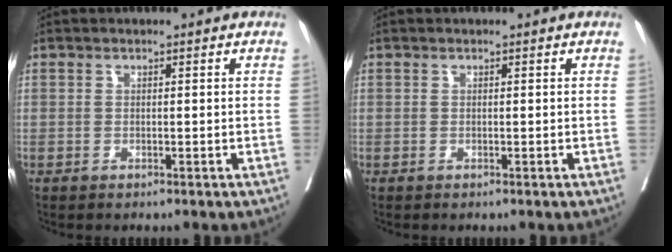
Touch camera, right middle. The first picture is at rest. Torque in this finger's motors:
{"motor_torque": [0.03, -0.19, 0.00, 0.00]}